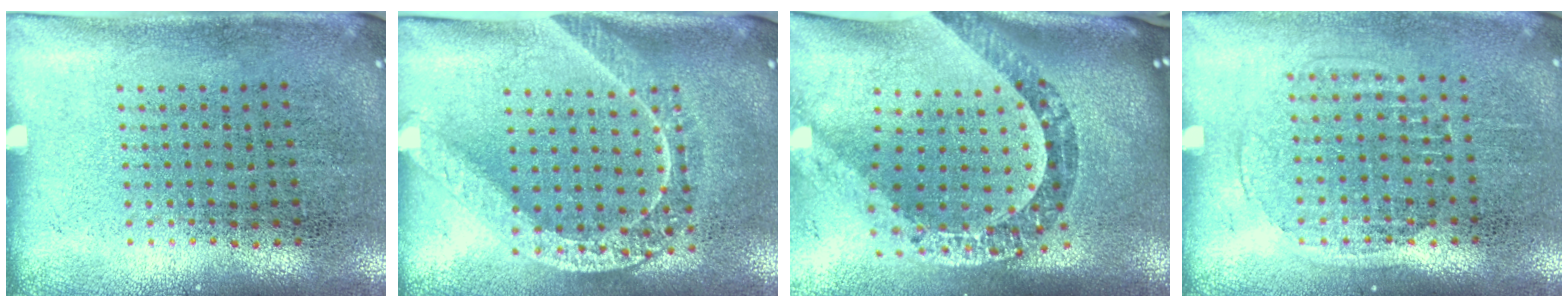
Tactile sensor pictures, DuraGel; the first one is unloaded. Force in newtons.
{"total": 1.9, "press": 1.7, "slide": 0.9}
{"total": 2.8, "press": 2.1, "slide": 1.8}
{"total": 1.4, "press": 1.2, "slide": 0.6}